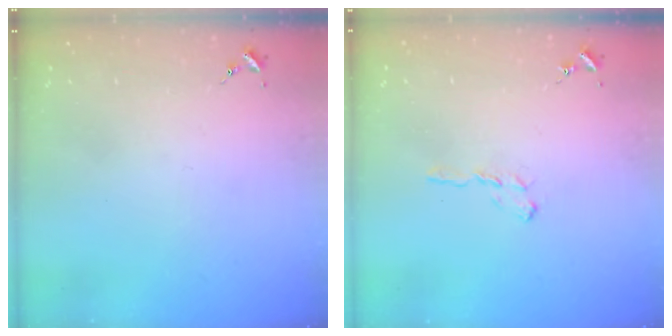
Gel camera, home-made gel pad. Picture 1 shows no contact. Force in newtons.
{"total": 5.5, "press": 5.5, "slide": 0.6}